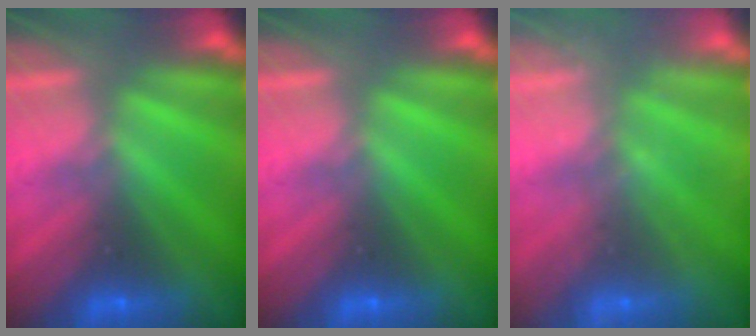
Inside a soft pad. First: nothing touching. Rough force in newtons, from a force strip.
{"total": 0.0}
{"total": 2.4}